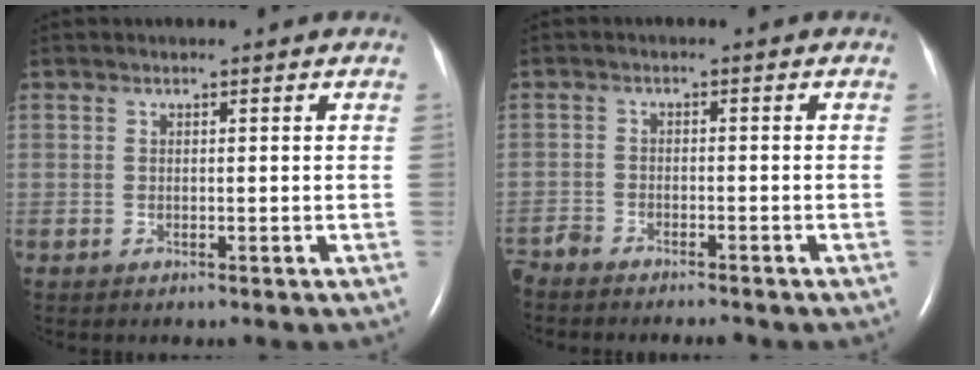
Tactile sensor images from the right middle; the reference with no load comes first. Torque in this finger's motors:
{"motor_torque": [-0.09, 0.02, -0.08, -0.01]}